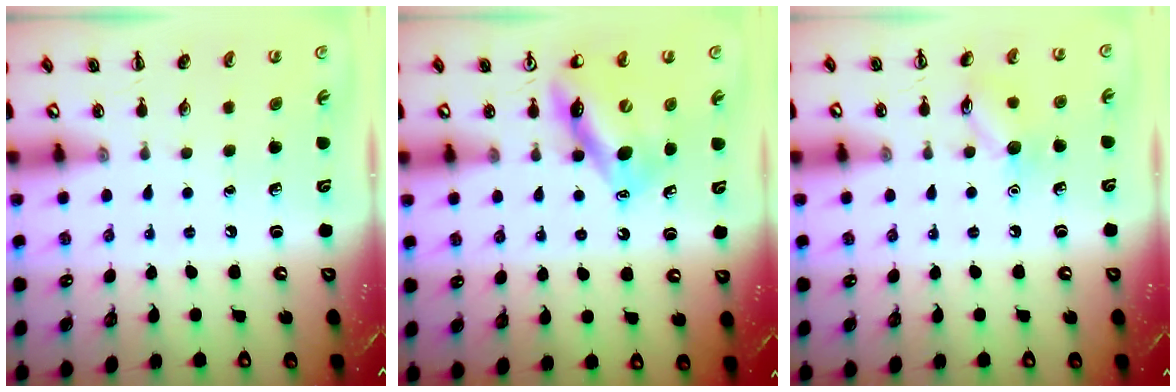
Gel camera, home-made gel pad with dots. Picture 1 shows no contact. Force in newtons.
{"total": 11.0, "press": 10.4, "slide": 3.5}
{"total": 8.0, "press": 7.9, "slide": 1.1}